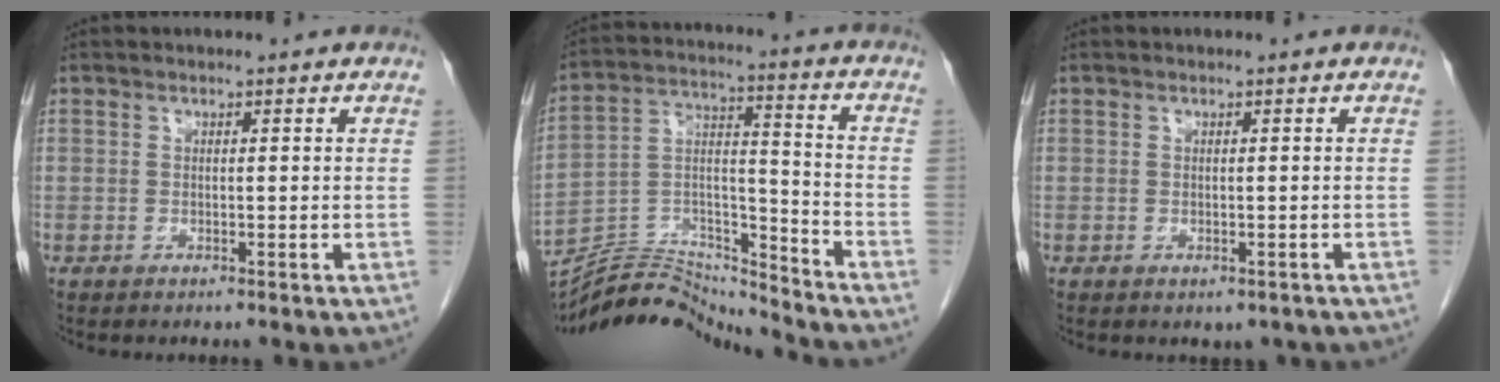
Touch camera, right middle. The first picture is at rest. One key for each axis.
{"total": 15.3, "fx": -15.2, "fy": 0.2, "fz": 1.3, "tx": -0.026, "ty": 0.037, "tz": -0.269}
{"total": 1.3, "fx": -0.7, "fy": 0.9, "fz": 0.5, "tx": -0.005, "ty": 0.000, "tz": -0.003}